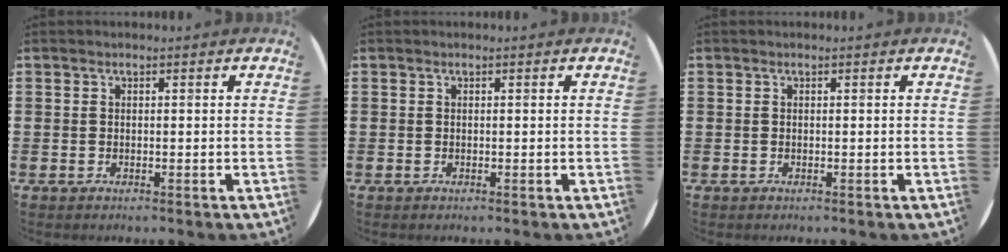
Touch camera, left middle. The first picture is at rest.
{"total": 0.0}
{"total": 0.0}